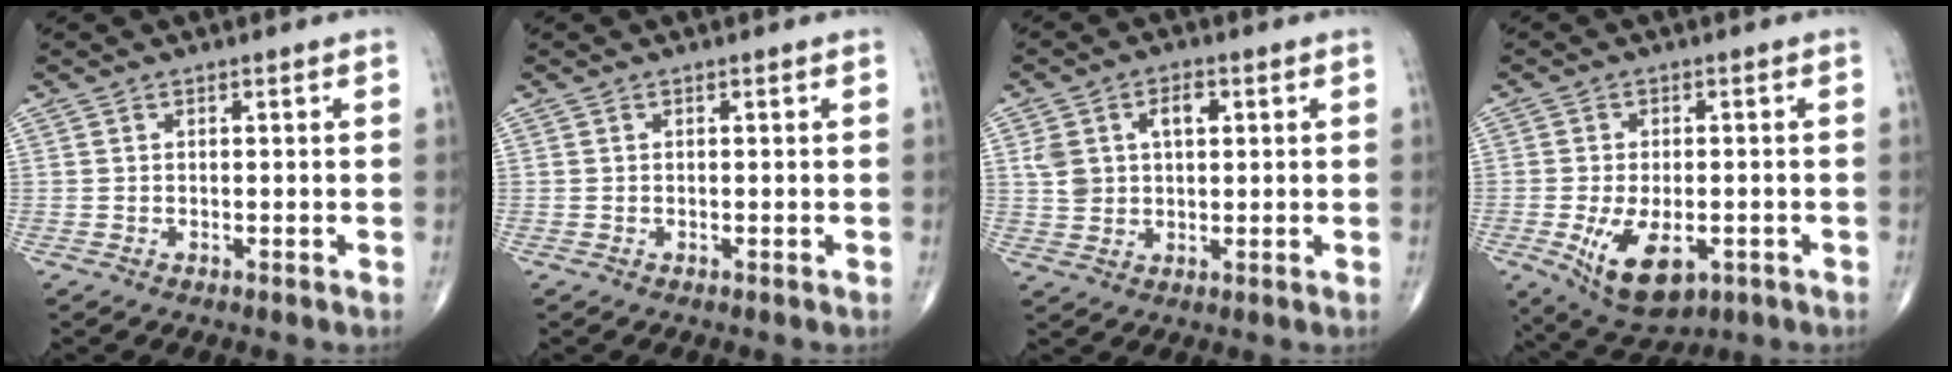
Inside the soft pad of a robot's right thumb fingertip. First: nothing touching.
{"total": 0.0}
{"total": 7.3, "force": [2.0, 4.8, 5.0], "torque": [-0.077, 0.006, 0.040]}
{"total": 10.8, "force": [-3.5, 5.7, 8.5], "torque": [-0.141, -0.004, -0.043]}